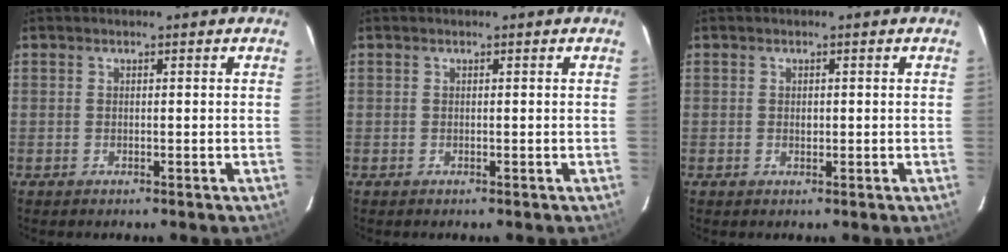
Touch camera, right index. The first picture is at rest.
{"total": 0.0}
{"total": 0.9, "force": [0.0, 0.8, 0.5], "torque": [-0.006, 0.001, 0.001]}